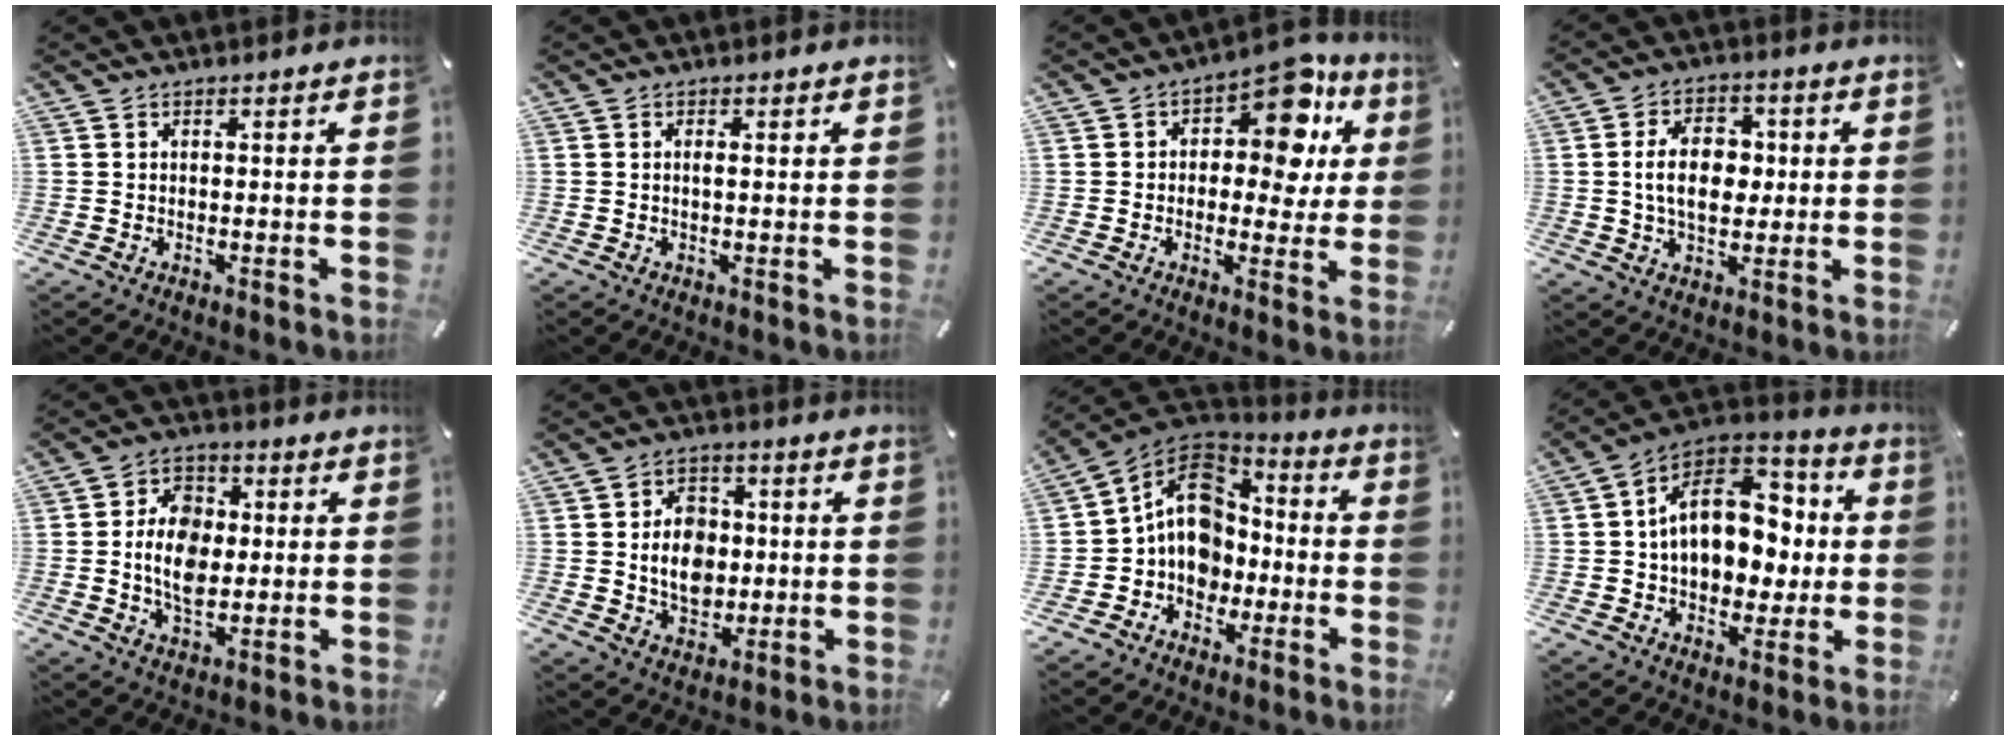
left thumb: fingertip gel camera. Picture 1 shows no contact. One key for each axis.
{"total": 1.0, "fx": 0.2, "fy": 0.3, "fz": 1.0, "tx": -0.020, "ty": 0.001, "tz": 0.002}
{"total": 12.7, "fx": 5.6, "fy": 7.2, "fz": 8.8, "tx": -0.113, "ty": -0.038, "tz": 0.091}
{"total": 10.7, "fx": 0.5, "fy": 7.3, "fz": 7.8, "tx": -0.145, "ty": 0.005, "tz": 0.004}
{"total": 10.6, "fx": -0.3, "fy": 7.8, "fz": 7.2, "tx": -0.133, "ty": 0.008, "tz": -0.007}
{"total": 9.7, "fx": 0.2, "fy": 7.9, "fz": 5.7, "tx": -0.098, "ty": 0.008, "tz": 0.003}
{"total": 12.2, "fx": -0.5, "fy": 10.8, "fz": 5.5, "tx": -0.099, "ty": 0.014, "tz": -0.006}
{"total": 17.7, "fx": 2.1, "fy": 13.4, "fz": 11.4, "tx": -0.165, "ty": -0.001, "tz": 0.043}